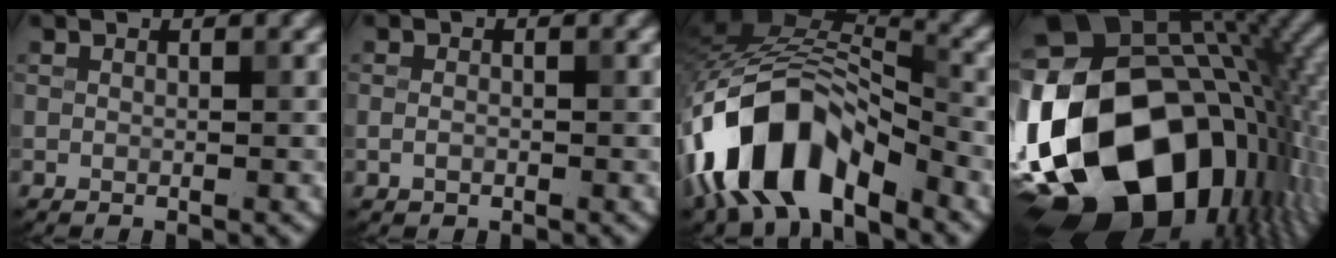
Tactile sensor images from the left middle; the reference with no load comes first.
{"total": 1.0, "force": [-0.3, 0.7, 0.6], "torque": [-0.013, 0.000, -0.008]}
{"total": 11.6, "force": [-6.3, 5.8, 7.7], "torque": [-0.140, 0.005, -0.121]}
{"total": 21.9, "force": [-4.8, 14.6, 15.6], "torque": [-0.299, -0.014, -0.082]}